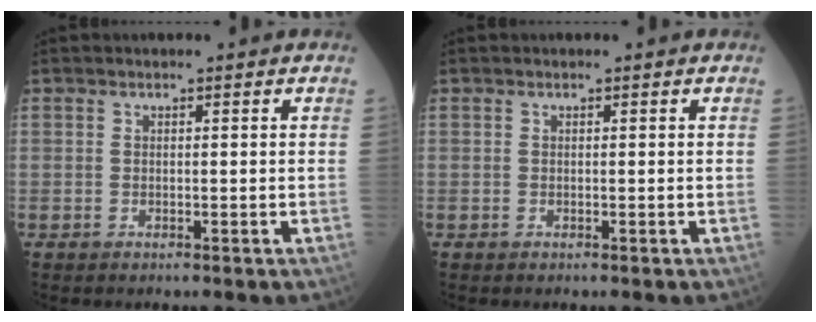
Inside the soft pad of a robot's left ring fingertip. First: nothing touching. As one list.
[{"total": 0.0}]